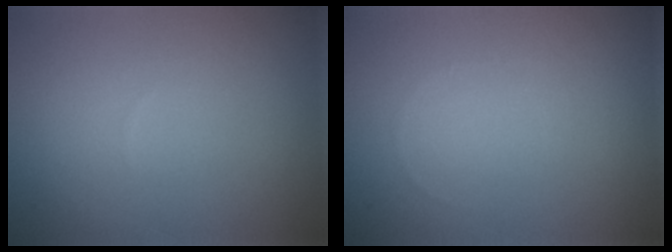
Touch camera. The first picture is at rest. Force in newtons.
{"total": 0.0}